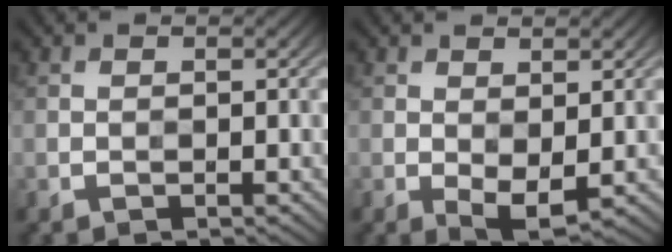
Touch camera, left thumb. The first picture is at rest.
{"total": 2.9, "force": [0.2, 1.4, 2.5], "torque": [-0.049, -0.008, 0.008]}